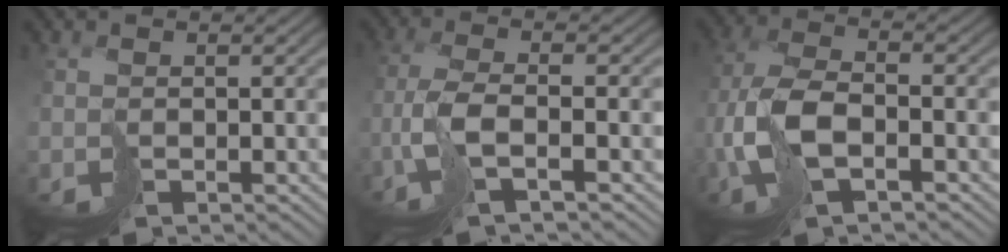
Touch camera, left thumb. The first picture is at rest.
{"total": 5.1, "force": [-1.5, 1.0, 4.8], "torque": [-0.093, 0.005, -0.048]}
{"total": 7.9, "force": [-2.0, 3.7, 6.8], "torque": [-0.160, -0.002, -0.050]}